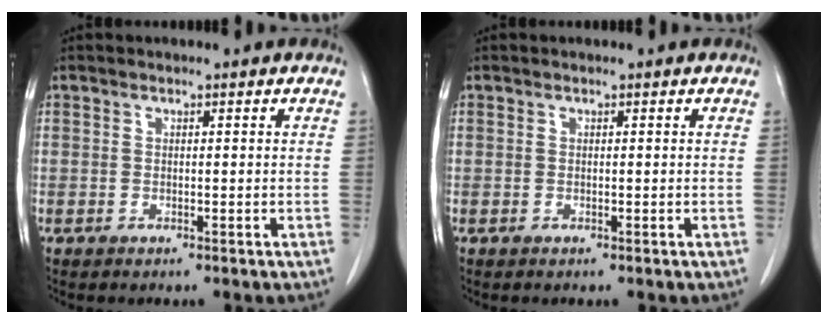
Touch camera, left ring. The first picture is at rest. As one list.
[{"total": 0.0}]